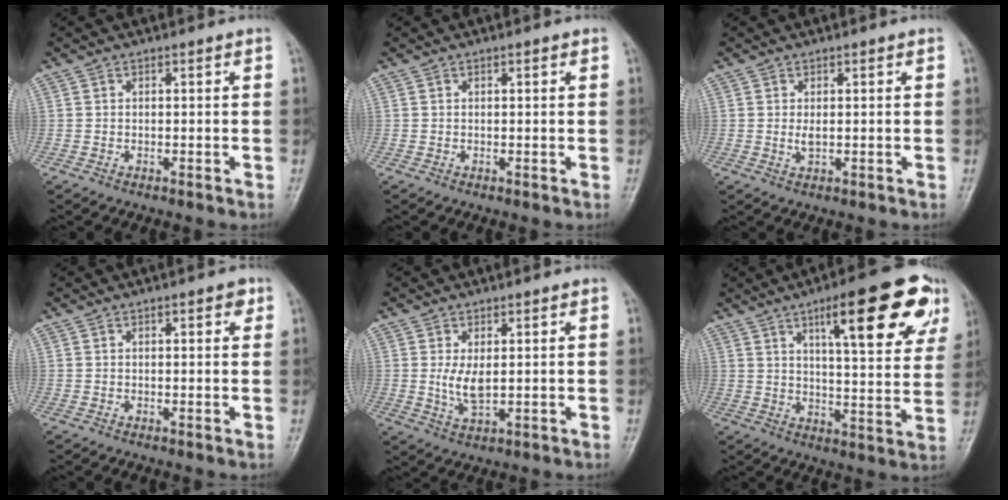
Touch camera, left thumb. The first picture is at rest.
{"total": 0.7, "force": [0.3, 0.3, 0.6], "torque": [-0.008, 0.001, 0.003]}
{"total": 2.0, "force": [0.2, 1.0, 1.7], "torque": [-0.028, -0.001, 0.005]}
{"total": 2.5, "force": [1.2, 1.1, 2.0], "torque": [-0.018, 0.000, 0.012]}
{"total": 4.6, "force": [0.6, 2.2, 4.0], "torque": [-0.072, -0.013, 0.018]}
{"total": 19.3, "force": [9.8, 5.1, 15.8], "torque": [-0.183, -0.026, 0.136]}